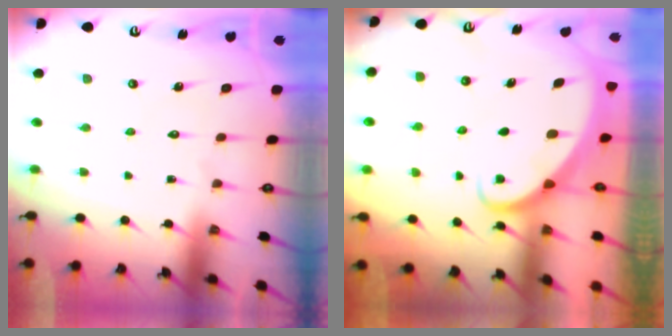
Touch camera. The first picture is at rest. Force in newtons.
{"total": 2.2, "press": 2.2, "slide": 0.2}